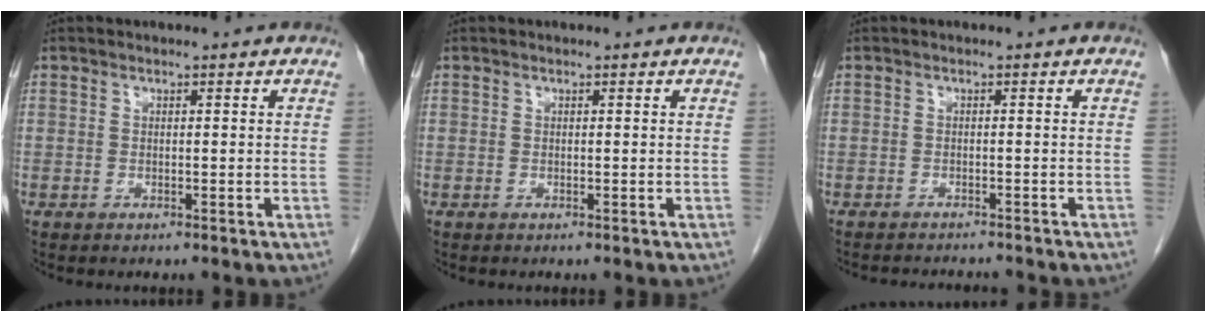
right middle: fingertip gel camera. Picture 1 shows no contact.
{"total": 0.0}
{"total": 5.0, "force": [-4.9, 0.5, 1.1], "torque": [-0.009, -0.007, -0.064]}